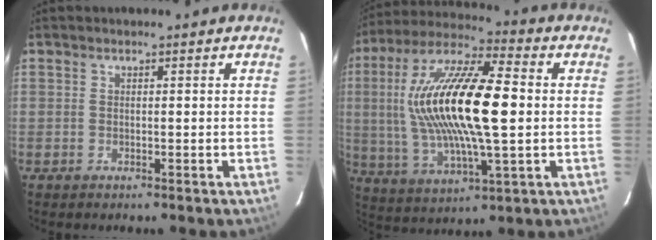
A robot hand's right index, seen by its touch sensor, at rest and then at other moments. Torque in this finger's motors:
{"motor_torque": [2.04, -0.10, 1.05, 0.21]}